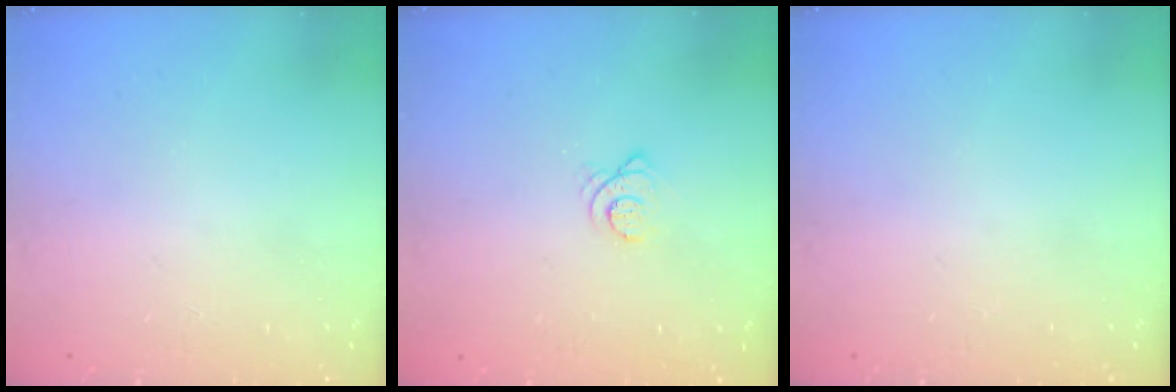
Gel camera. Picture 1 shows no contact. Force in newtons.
{"total": 3.3, "press": 3.3, "slide": 0.1}
{"total": 0.0}